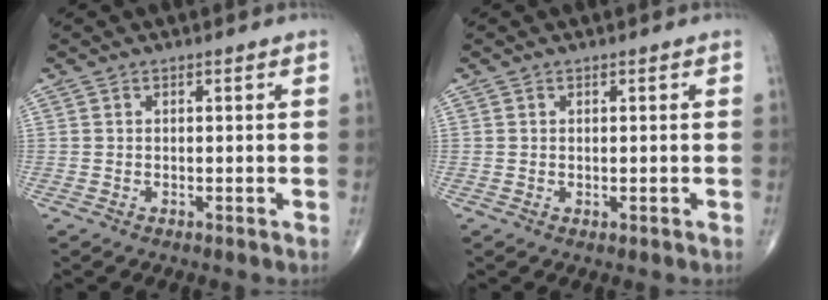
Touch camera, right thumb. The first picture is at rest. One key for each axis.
{"total": 0.0}